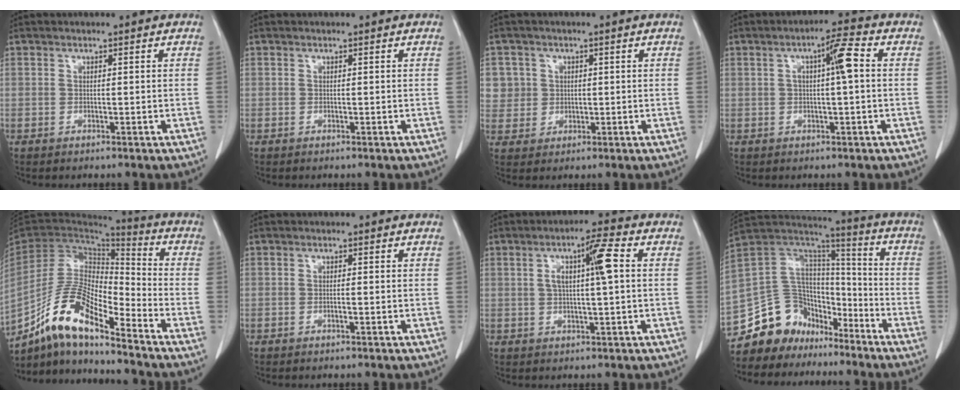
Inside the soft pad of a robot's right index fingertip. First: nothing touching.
{"total": 0.0}
{"total": 5.2, "force": [1.3, 5.0, -0.1], "torque": [0.015, 0.012, 0.032]}
{"total": 5.1, "force": [0.7, 0.4, 5.0], "torque": [-0.085, 0.012, 0.008]}
{"total": 13.7, "force": [-10.2, 3.3, 8.6], "torque": [-0.171, 0.016, -0.188]}
{"total": 0.5, "force": [-0.1, 0.0, 0.5], "torque": [-0.008, 0.002, 0.000]}
{"total": 6.5, "force": [1.2, 0.8, 6.3], "torque": [-0.108, 0.014, 0.018]}
{"total": 14.4, "force": [-11.0, 8.9, 2.5], "torque": [-0.051, 0.098, -0.194]}